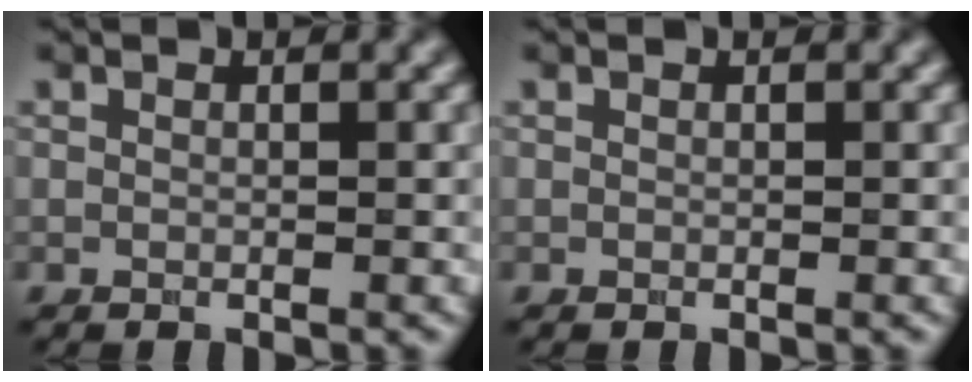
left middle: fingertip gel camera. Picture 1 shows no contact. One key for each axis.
{"total": 0.0}